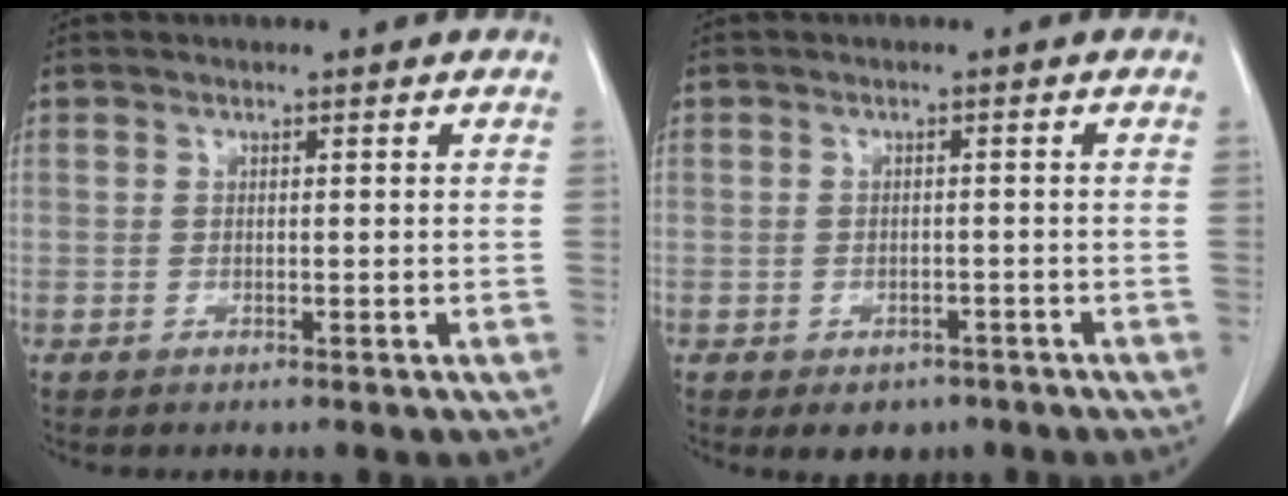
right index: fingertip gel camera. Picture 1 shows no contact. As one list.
[{"total": 3.6, "force": [-2.4, 2.5, 1.0], "torque": [-0.005, 0.005, -0.023]}]